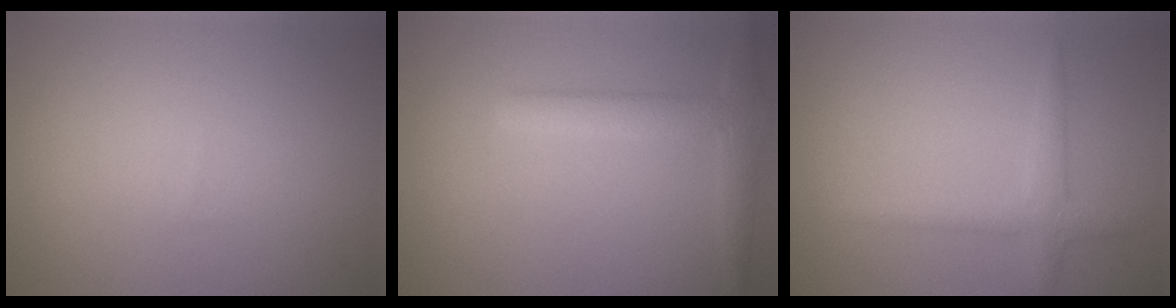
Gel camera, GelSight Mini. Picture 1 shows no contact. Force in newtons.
{"total": 3.0, "press": 3.0, "slide": 0.1}
{"total": 2.1, "press": 2.1, "slide": 0.1}